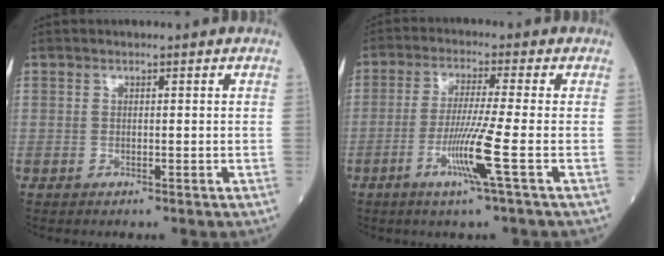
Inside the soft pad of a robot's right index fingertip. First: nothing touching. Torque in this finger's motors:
{"motor_torque": [0.25, -0.19, 0.22, 0.11]}